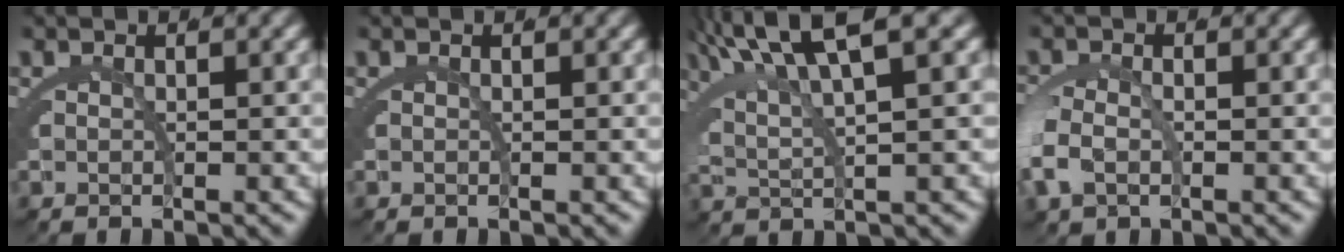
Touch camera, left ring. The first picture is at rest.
{"total": 0.0}
{"total": 7.6, "force": [5.2, 2.0, 5.2], "torque": [-0.093, 0.023, 0.085]}
{"total": 2.4, "force": [-0.4, 1.8, 1.6], "torque": [-0.056, -0.003, -0.004]}